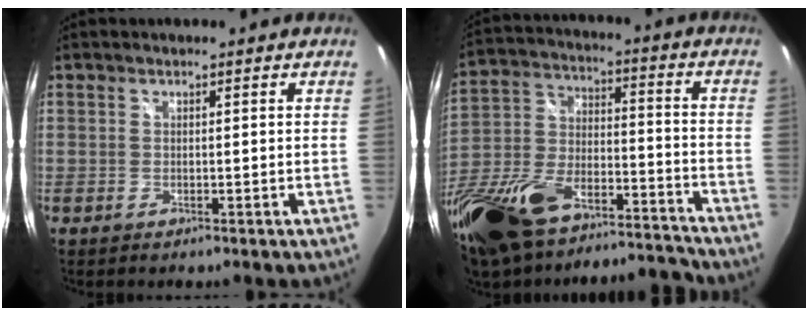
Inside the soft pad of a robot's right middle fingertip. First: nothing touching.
{"total": 25.6, "force": [-19.5, 10.0, 13.2], "torque": [-0.290, -0.012, -0.326]}